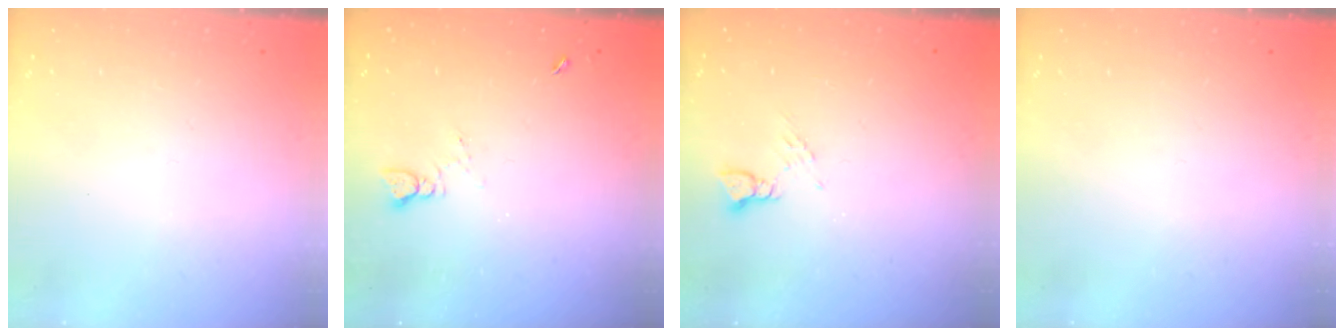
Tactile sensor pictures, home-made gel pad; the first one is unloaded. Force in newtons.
{"total": 2.1, "press": 2.1, "slide": 0.3}
{"total": 3.5, "press": 3.5, "slide": 0.5}
{"total": 0.0}